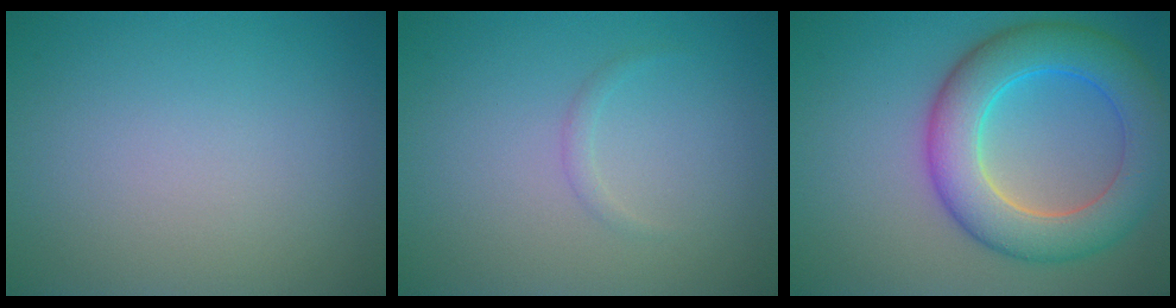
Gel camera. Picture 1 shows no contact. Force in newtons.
{"total": 0.7, "press": 0.7, "slide": 0.0}
{"total": 8.2, "press": 8.1, "slide": 0.1}